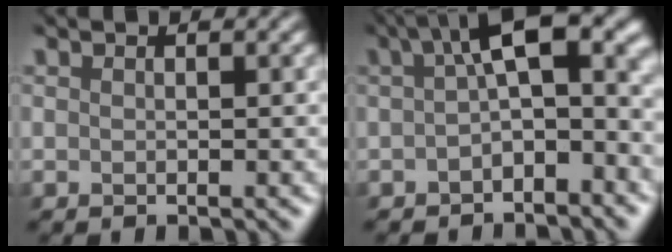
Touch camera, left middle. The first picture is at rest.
{"total": 7.0, "force": [0.4, 2.9, 6.4], "torque": [-0.084, 0.019, -0.002]}